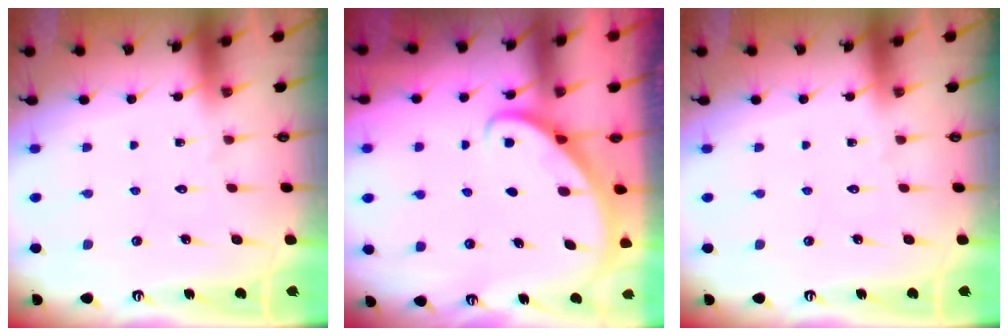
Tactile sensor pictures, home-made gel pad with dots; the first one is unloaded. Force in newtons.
{"total": 2.9, "press": 2.9, "slide": 0.2}
{"total": 0.0}